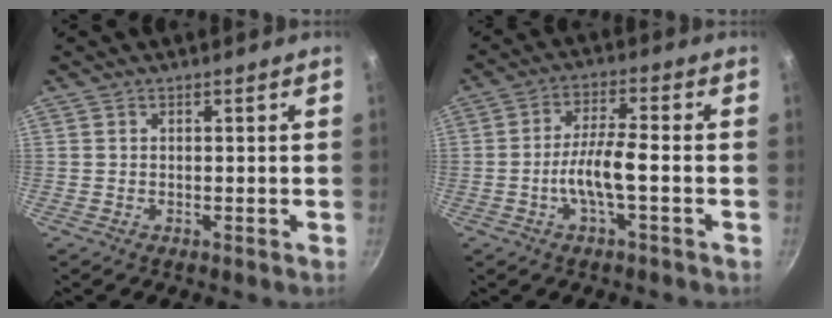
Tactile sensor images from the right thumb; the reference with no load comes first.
{"total": 7.3, "force": [-2.0, 1.6, 6.9], "torque": [-0.135, 0.025, -0.043]}